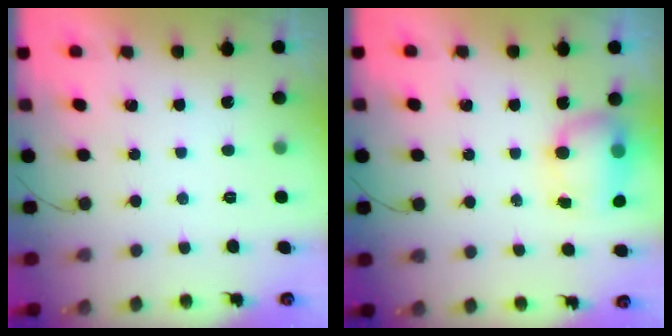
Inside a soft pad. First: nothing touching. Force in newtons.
{"total": 11.7, "press": 8.7, "slide": 7.8}